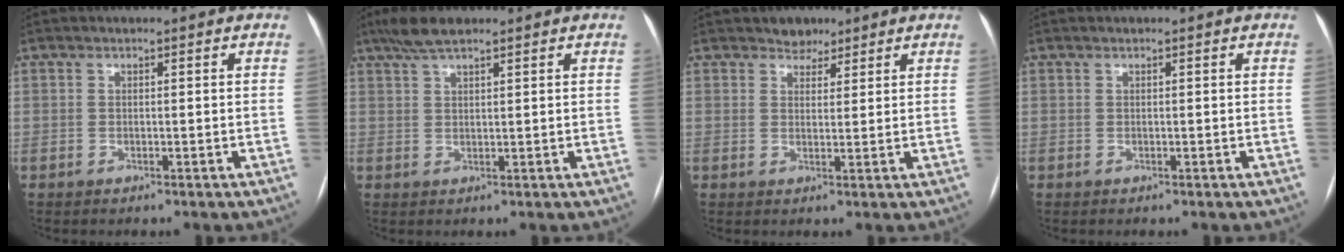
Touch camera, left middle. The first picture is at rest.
{"total": 4.7, "force": [3.5, 1.0, 3.0], "torque": [-0.064, 0.017, 0.067]}
{"total": 2.9, "force": [2.2, 1.7, 0.4], "torque": [-0.003, 0.002, 0.032]}
{"total": 0.0}